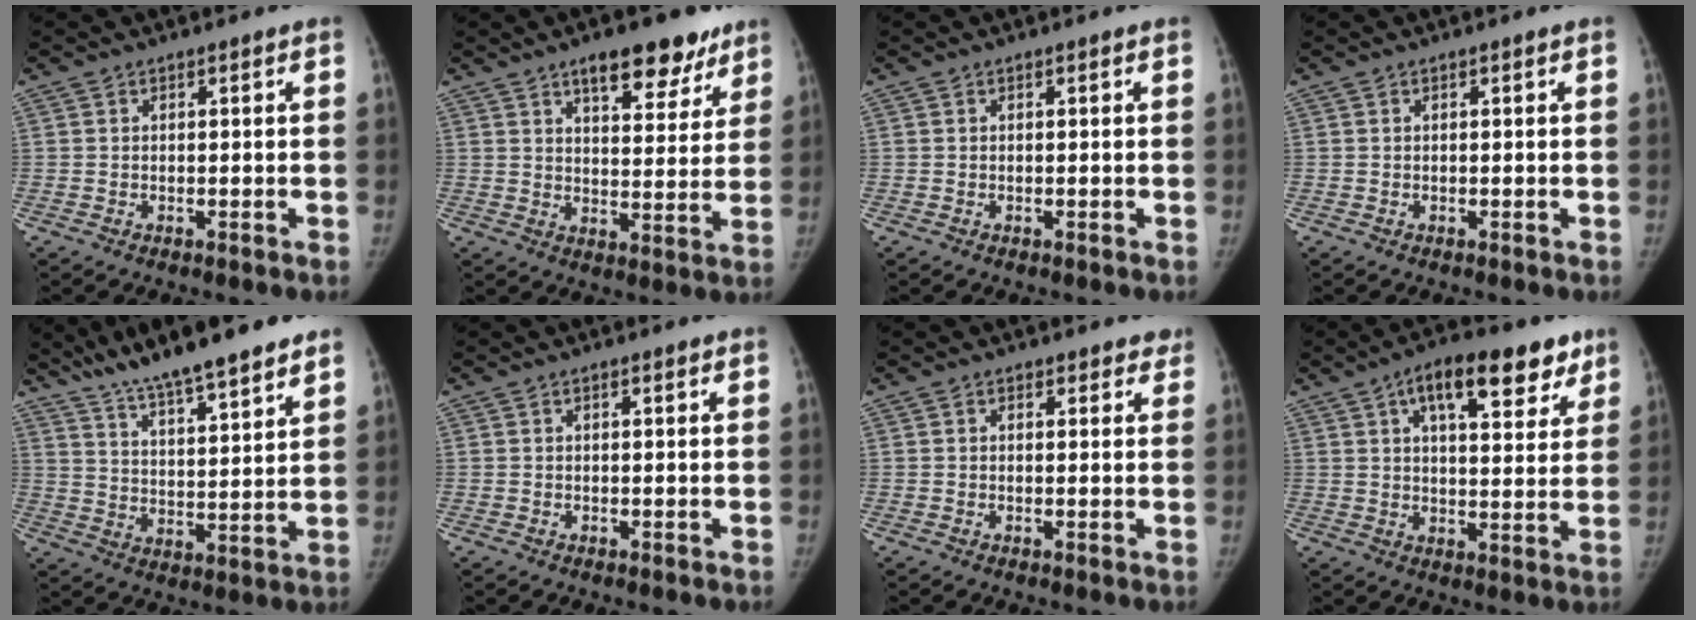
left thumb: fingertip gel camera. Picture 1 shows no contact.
{"total": 12.5, "force": [8.3, 5.5, 7.5], "torque": [-0.056, -0.040, 0.118]}
{"total": 0.0}
{"total": 0.0}
{"total": 17.6, "force": [13.8, 3.0, 10.5], "torque": [-0.147, -0.053, 0.228]}
{"total": 0.5, "force": [0.3, 0.2, 0.4], "torque": [-0.007, -0.001, 0.003]}
{"total": 2.2, "force": [1.5, 1.5, 0.5], "torque": [0.024, -0.004, 0.012]}
{"total": 15.1, "force": [8.4, 6.7, 10.6], "torque": [-0.112, -0.016, 0.120]}